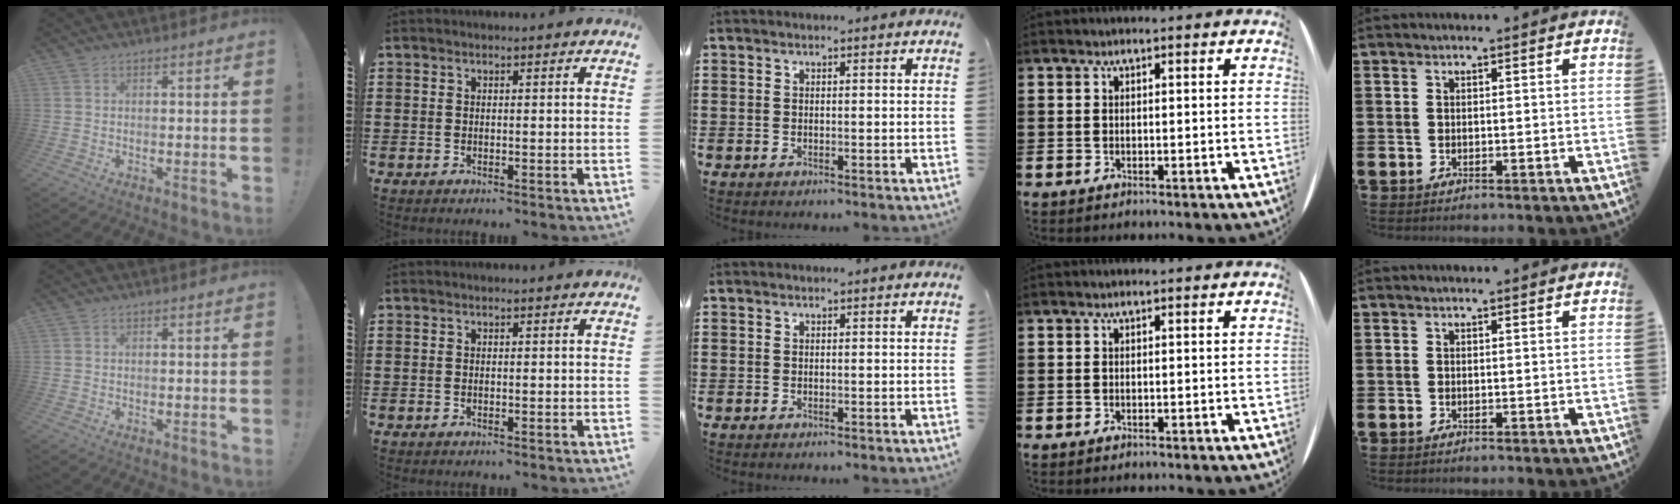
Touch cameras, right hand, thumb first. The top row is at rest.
{}